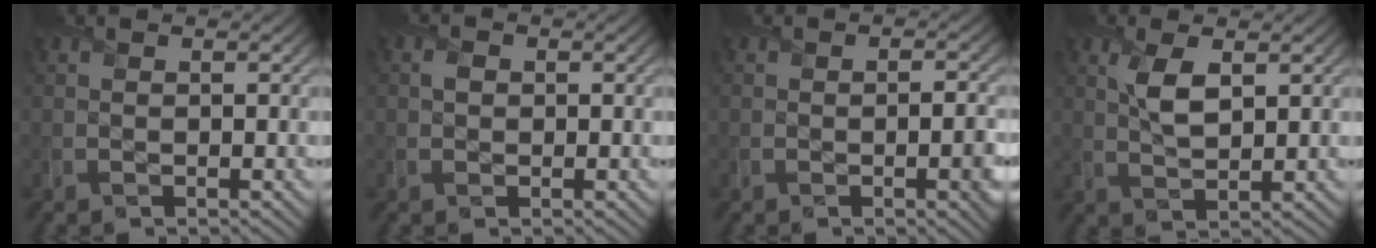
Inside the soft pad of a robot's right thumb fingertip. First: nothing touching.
{"total": 1.0, "force": [0.0, 0.9, 0.4], "torque": [-0.010, 0.001, -0.002]}
{"total": 2.3, "force": [-0.5, 0.5, 2.2], "torque": [-0.030, 0.001, -0.006]}
{"total": 4.1, "force": [1.6, 1.7, 3.4], "torque": [-0.078, 0.002, 0.033]}